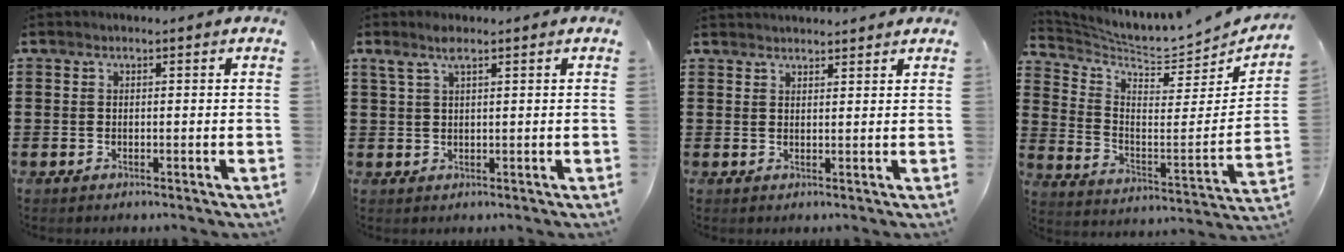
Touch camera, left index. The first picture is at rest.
{"total": 2.6, "force": [1.6, 0.6, 1.9], "torque": [-0.043, 0.004, 0.029]}
{"total": 1.8, "force": [1.8, 0.2, 0.0], "torque": [-0.004, 0.002, 0.036]}
{"total": 5.0, "force": [4.6, 0.7, 1.8], "torque": [-0.054, -0.050, 0.070]}